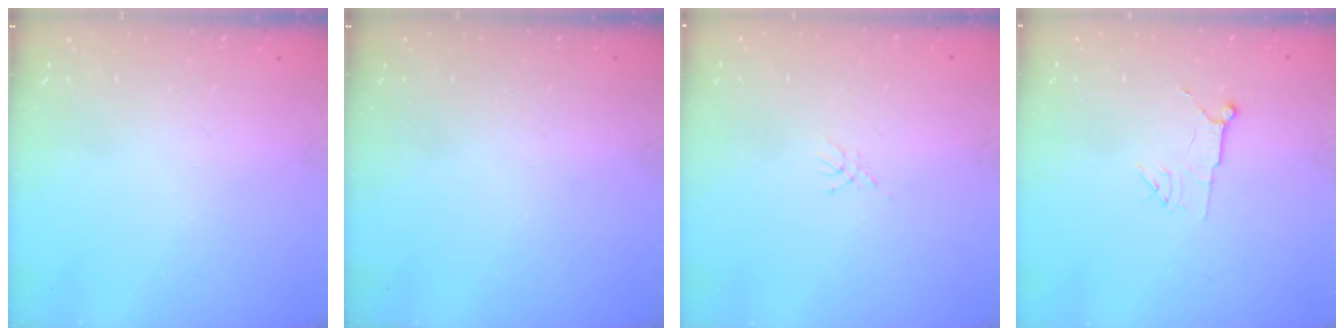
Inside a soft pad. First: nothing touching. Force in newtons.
{"total": 0.0}
{"total": 2.3, "press": 2.2, "slide": 0.3}
{"total": 5.5, "press": 5.4, "slide": 0.8}